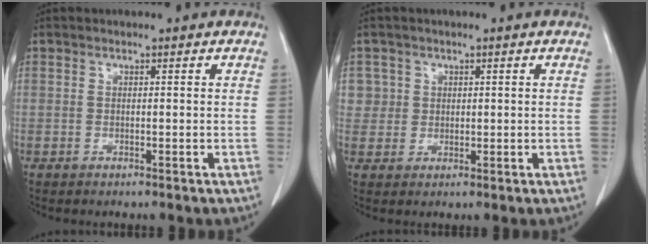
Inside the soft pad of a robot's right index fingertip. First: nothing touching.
{"total": 3.2, "force": [1.1, 3.0, -0.2], "torque": [0.023, 0.002, 0.016]}